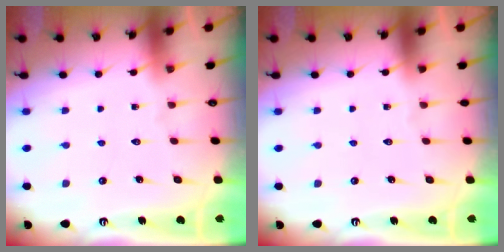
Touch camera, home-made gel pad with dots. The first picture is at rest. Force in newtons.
{"total": 0.0}